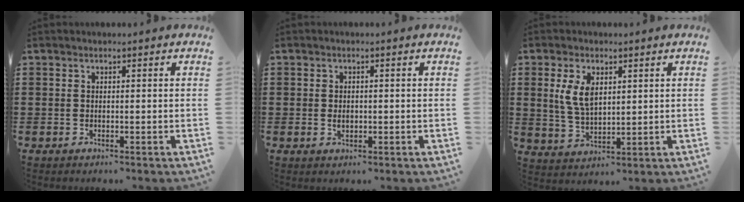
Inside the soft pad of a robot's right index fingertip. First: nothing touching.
{"total": 1.4, "force": [-0.1, 0.9, 1.1], "torque": [-0.023, 0.003, -0.003]}
{"total": 6.2, "force": [1.9, 3.3, 4.9], "torque": [-0.112, 0.005, 0.031]}